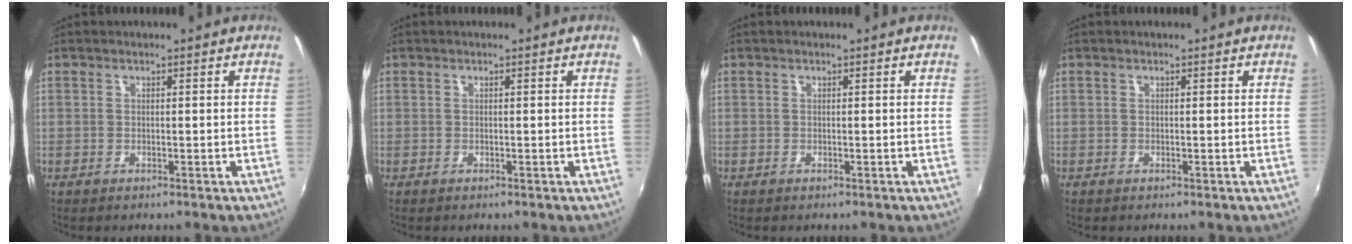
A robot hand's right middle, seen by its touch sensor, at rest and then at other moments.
{"total": 0.0}
{"total": 0.0}
{"total": 0.0}